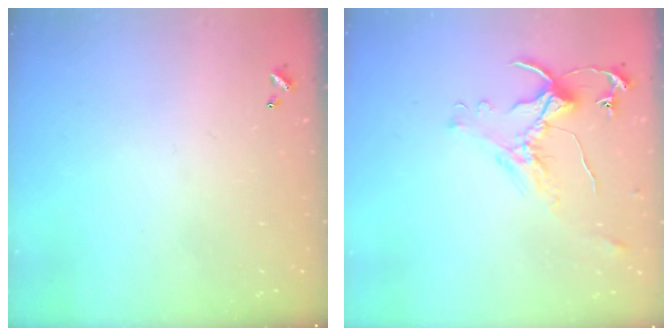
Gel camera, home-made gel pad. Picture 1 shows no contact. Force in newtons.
{"total": 0.8, "press": 0.7, "slide": 0.3}